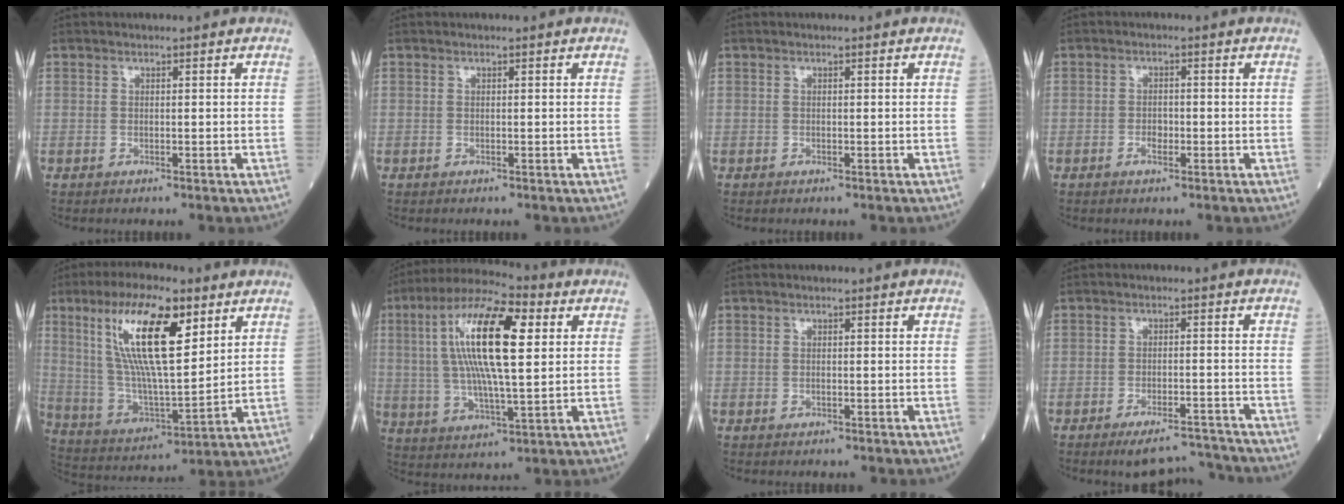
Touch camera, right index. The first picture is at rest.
{"total": 0.0}
{"total": 0.0}
{"total": 1.7, "force": [-0.8, 0.8, 1.2], "torque": [-0.019, 0.003, -0.015]}
{"total": 17.2, "force": [7.7, 4.2, 14.8], "torque": [-0.294, 0.008, 0.144]}
{"total": 17.4, "force": [4.3, 3.9, 16.4], "torque": [-0.316, 0.023, 0.071]}
{"total": 0.6, "force": [-0.2, 0.6, 0.2], "torque": [-0.003, 0.000, -0.003]}
{"total": 6.0, "force": [-5.7, 0.7, 1.7], "torque": [-0.013, 0.006, -0.092]}